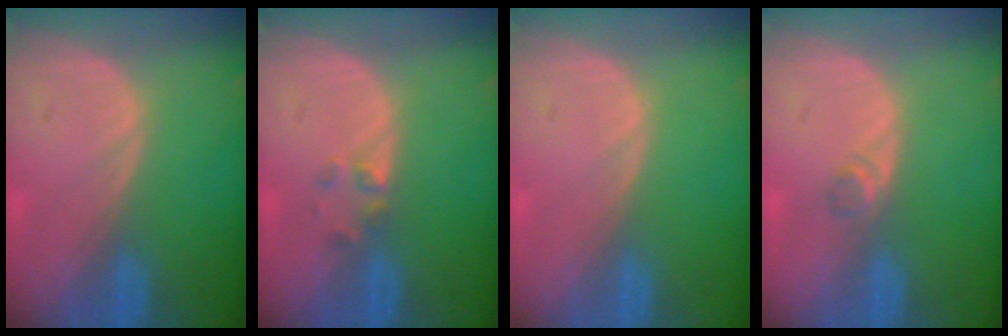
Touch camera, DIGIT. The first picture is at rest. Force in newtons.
{"total": 1.9, "press": 1.7, "slide": 0.8}
{"total": 0.0}
{"total": 1.6, "press": 1.4, "slide": 0.8}